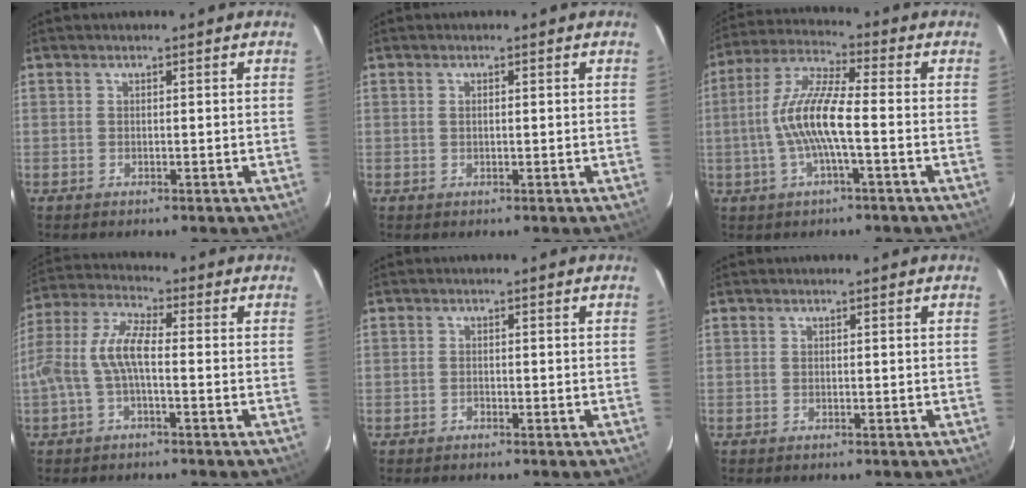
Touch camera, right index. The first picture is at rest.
{"total": 0.6, "force": [0.2, 0.2, 0.6], "torque": [-0.012, 0.001, 0.002]}
{"total": 10.8, "force": [-1.8, 1.6, 10.6], "torque": [-0.219, 0.008, -0.038]}
{"total": 8.4, "force": [-1.7, 2.8, 7.8], "torque": [-0.177, 0.013, -0.033]}
{"total": 0.8, "force": [-0.6, 0.5, 0.1], "torque": [-0.003, 0.003, -0.011]}
{"total": 0.0}